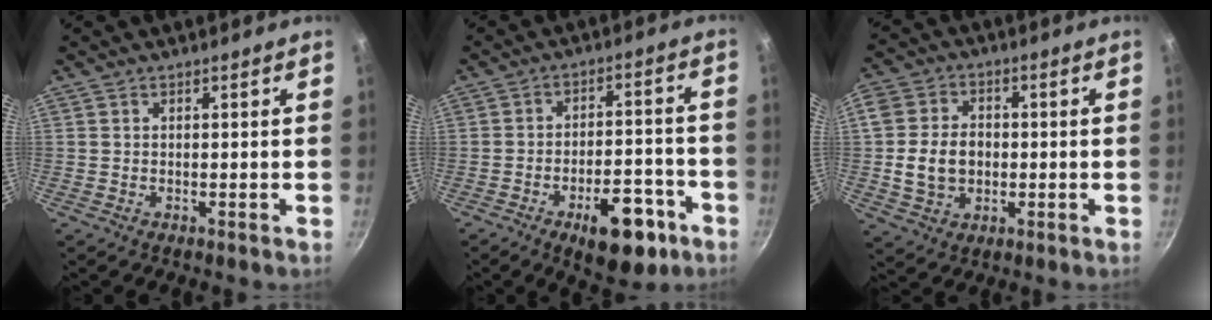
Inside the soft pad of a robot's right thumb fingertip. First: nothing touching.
{"total": 13.1, "force": [-6.7, 6.2, 9.4], "torque": [-0.090, 0.044, -0.084]}
{"total": 10.1, "force": [-0.6, 7.9, 6.2], "torque": [-0.095, 0.012, -0.017]}